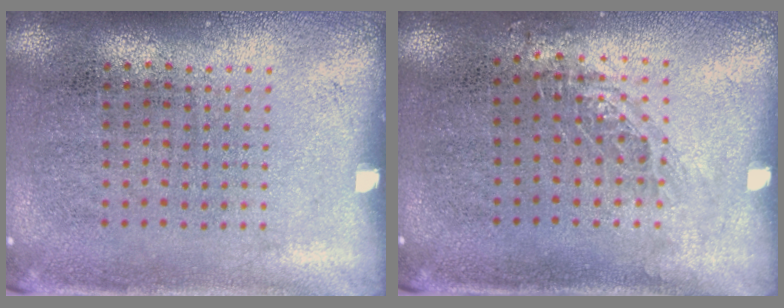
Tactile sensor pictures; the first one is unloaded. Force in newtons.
{"total": 0.8, "press": 0.8, "slide": 0.2}